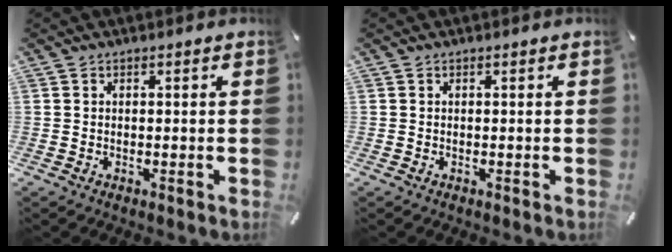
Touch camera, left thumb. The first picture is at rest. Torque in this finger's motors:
{"motor_torque": [-0.03, -0.01, 0.00, 0.04, 0.00]}